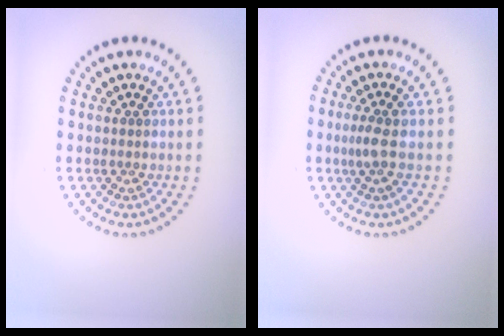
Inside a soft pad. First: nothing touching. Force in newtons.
{"total": 1.9, "press": 1.4, "slide": 1.2}